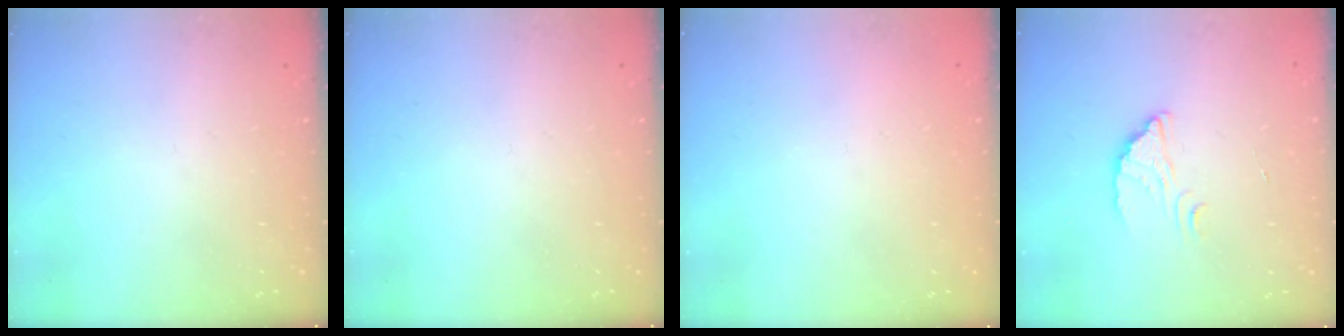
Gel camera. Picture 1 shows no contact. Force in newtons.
{"total": 0.0}
{"total": 2.3, "press": 2.3, "slide": 0.1}
{"total": 2.3, "press": 2.3, "slide": 0.2}